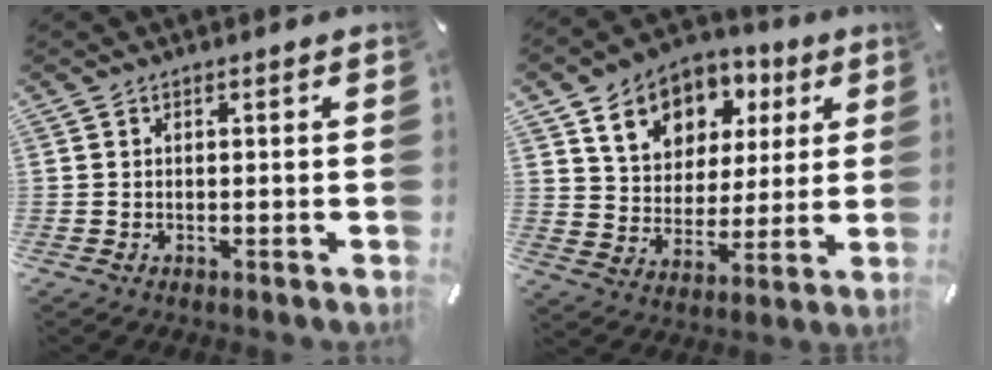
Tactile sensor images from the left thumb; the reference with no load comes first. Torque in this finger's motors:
{"motor_torque": [2.36, 2.36, 1.39, -1.38, 0.16]}